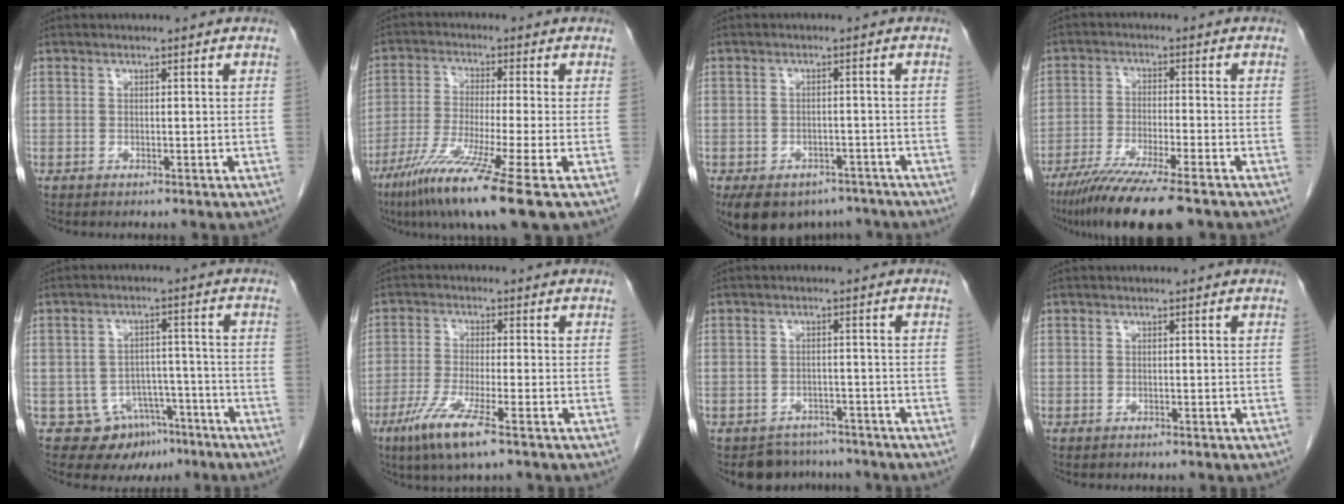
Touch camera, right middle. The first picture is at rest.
{"total": 12.4, "force": [-7.2, -1.3, 10.0], "torque": [-0.198, -0.045, -0.130]}
{"total": 11.4, "force": [-8.4, 6.6, 4.1], "torque": [-0.081, 0.003, -0.108]}
{"total": 12.3, "force": [-9.4, 0.4, 8.0], "torque": [-0.135, -0.035, -0.152]}
{"total": 7.5, "force": [-4.7, 5.6, 1.4], "torque": [-0.009, 0.018, -0.061]}
{"total": 7.7, "force": [-4.4, 0.2, 6.3], "torque": [-0.133, -0.024, -0.082]}
{"total": 5.6, "force": [-5.0, 2.5, -0.3], "torque": [0.011, 0.010, -0.068]}
{"total": 0.0}